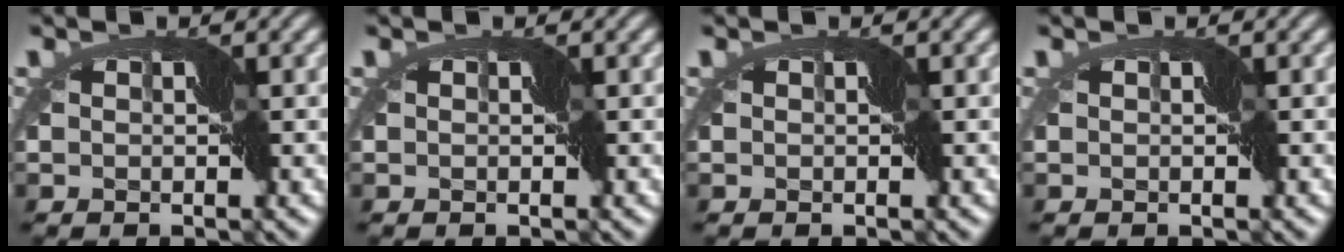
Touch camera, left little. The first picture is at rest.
{"total": 0.0}
{"total": 0.0}
{"total": 0.0}